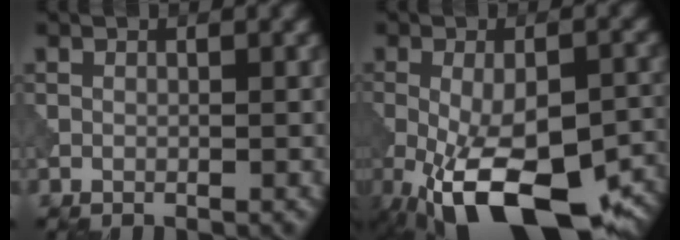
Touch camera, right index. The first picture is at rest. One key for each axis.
{"total": 15.8, "fx": -7.5, "fy": 6.6, "fz": 12.3, "tx": -0.200, "ty": -0.043, "tz": -0.108}